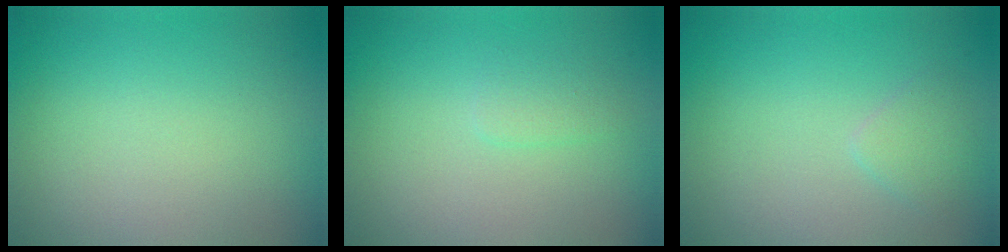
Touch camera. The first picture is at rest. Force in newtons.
{"total": 1.1, "press": 1.1, "slide": 0.1}
{"total": 1.3, "press": 1.3, "slide": 0.1}